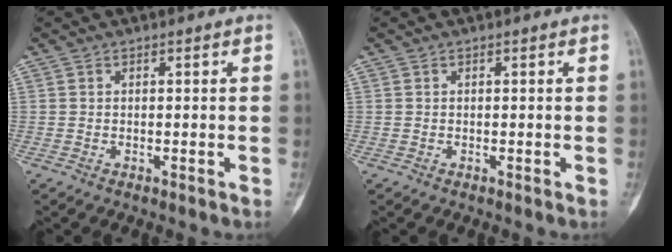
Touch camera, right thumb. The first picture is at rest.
{"total": 0.0}